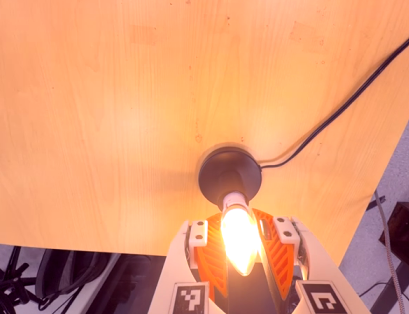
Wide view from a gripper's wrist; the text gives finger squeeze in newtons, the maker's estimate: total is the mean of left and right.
{"total": 15.7, "left": 15.4, "right": 16.1}